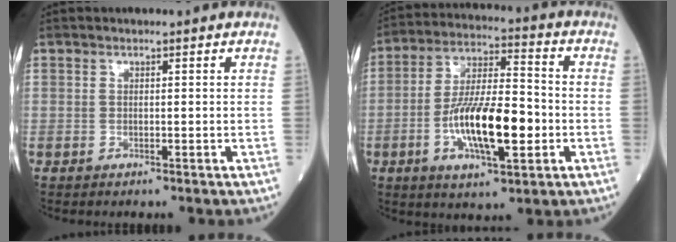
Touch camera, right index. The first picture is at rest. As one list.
[{"total": 14.3, "force": [-3.6, 4.0, 13.2], "torque": [-0.245, 0.003, -0.063]}]